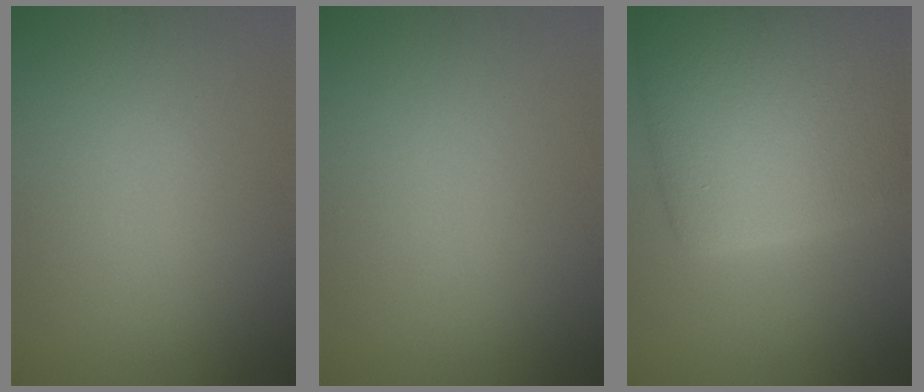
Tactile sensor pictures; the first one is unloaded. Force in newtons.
{"total": 0.0}
{"total": 12.6, "press": 12.6, "slide": 0.9}